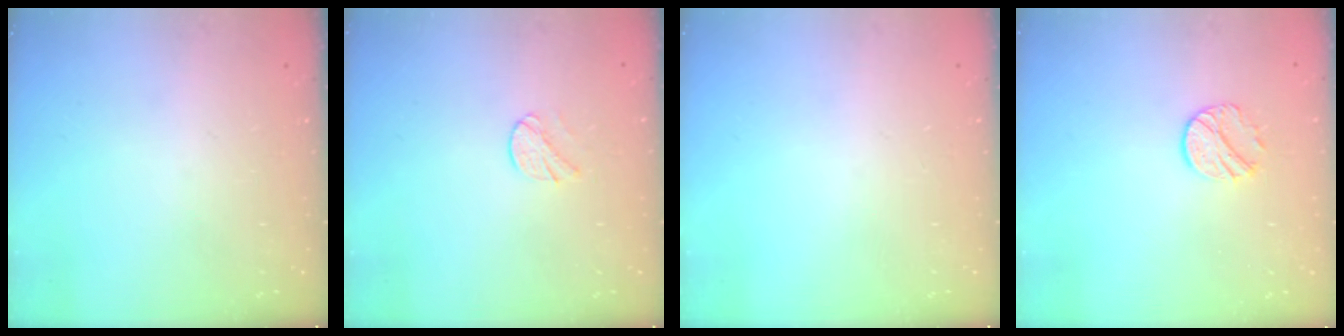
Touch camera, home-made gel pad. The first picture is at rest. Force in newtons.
{"total": 5.3, "press": 5.3, "slide": 0.6}
{"total": 0.0}
{"total": 8.3, "press": 8.3, "slide": 0.3}